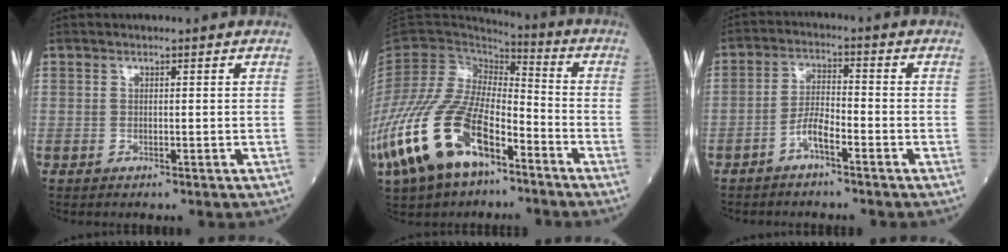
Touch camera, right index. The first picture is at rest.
{"total": 18.3, "force": [-9.9, 8.0, 13.1], "torque": [-0.288, -0.013, -0.188]}
{"total": 4.2, "force": [-2.6, 0.9, 3.2], "torque": [-0.061, 0.012, -0.051]}